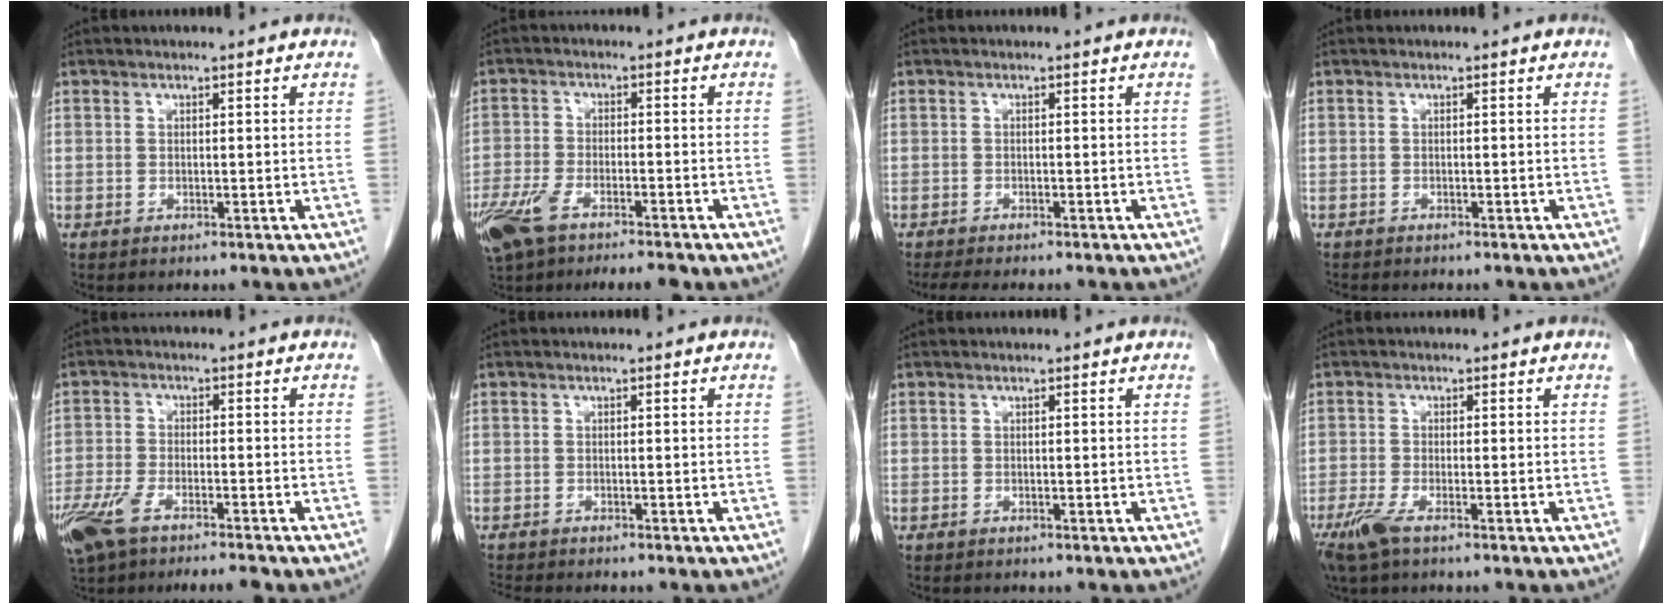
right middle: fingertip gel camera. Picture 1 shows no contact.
{"total": 11.6, "force": [-8.3, 3.4, 7.3], "torque": [-0.142, -0.008, -0.136]}
{"total": 6.6, "force": [-5.6, 1.1, 3.3], "torque": [-0.042, -0.012, -0.081]}
{"total": 2.5, "force": [-2.2, 0.5, 1.0], "torque": [-0.021, -0.006, -0.026]}
{"total": 10.5, "force": [-7.7, 2.6, 6.6], "torque": [-0.124, -0.008, -0.132]}
{"total": 2.9, "force": [-2.7, 0.1, 1.0], "torque": [-0.017, -0.007, -0.041]}
{"total": 0.0}
{"total": 4.1, "force": [-2.6, 0.7, 3.1], "torque": [-0.070, -0.012, -0.054]}